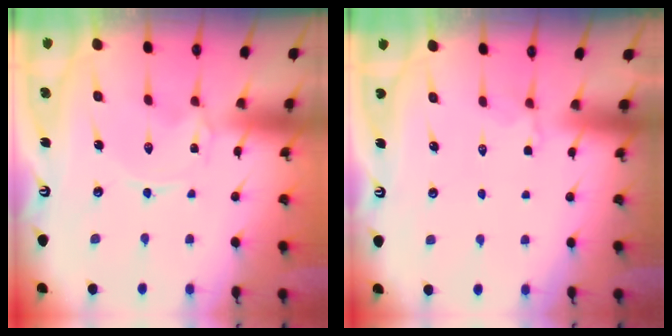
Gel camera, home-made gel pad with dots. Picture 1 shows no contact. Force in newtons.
{"total": 3.1, "press": 2.6, "slide": 1.6}